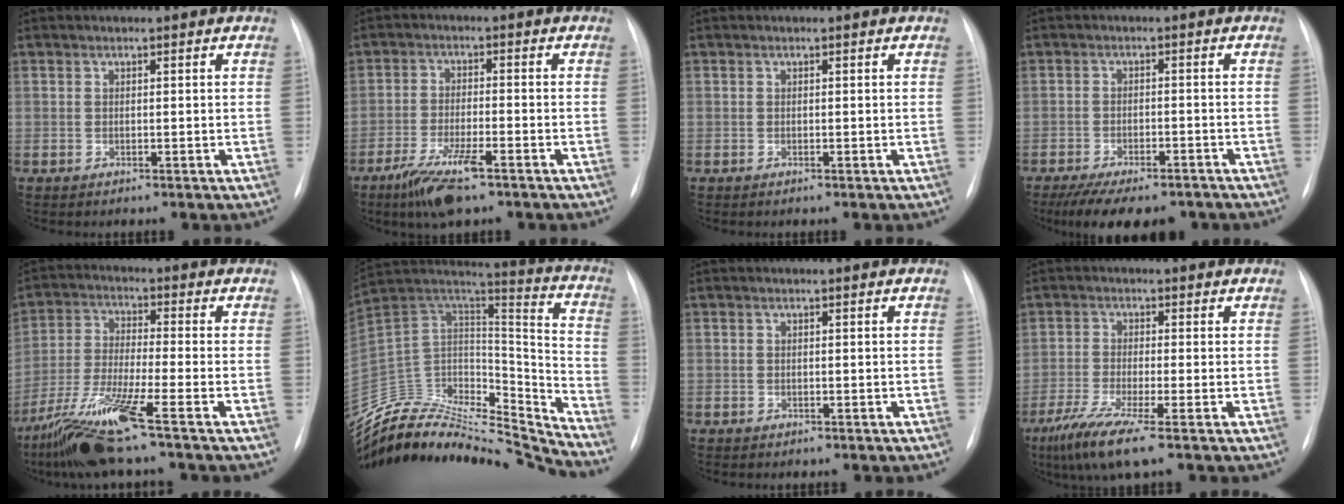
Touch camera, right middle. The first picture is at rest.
{"total": 7.8, "force": [-5.1, 1.2, 5.9], "torque": [-0.122, -0.017, -0.089]}
{"total": 0.0}
{"total": 13.0, "force": [-10.2, 4.8, 6.3], "torque": [-0.111, -0.006, -0.143]}
{"total": 12.1, "force": [-7.7, -0.5, 9.3], "torque": [-0.191, -0.040, -0.146]}
{"total": 29.9, "force": [-28.8, 4.7, 6.9], "torque": [-0.134, 0.026, -0.453]}
{"total": 1.4, "force": [-1.1, 0.8, 0.4], "torque": [-0.007, 0.001, -0.012]}
{"total": 7.5, "force": [-4.8, -0.2, 5.7], "torque": [-0.115, -0.026, -0.091]}